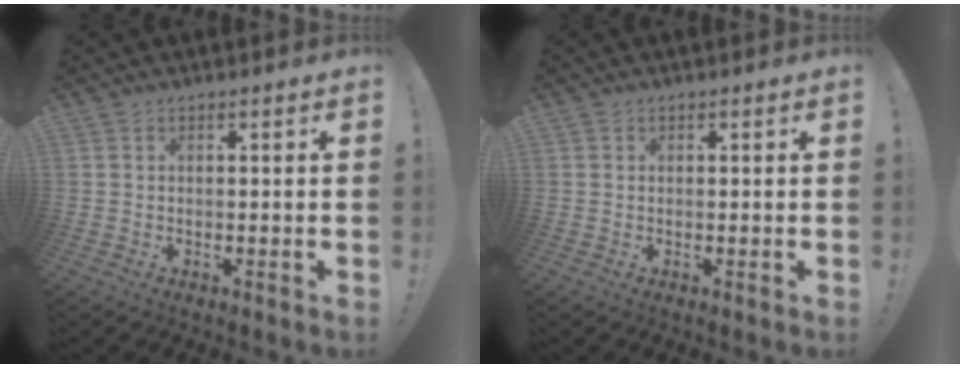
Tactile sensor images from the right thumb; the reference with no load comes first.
{"total": 0.0}